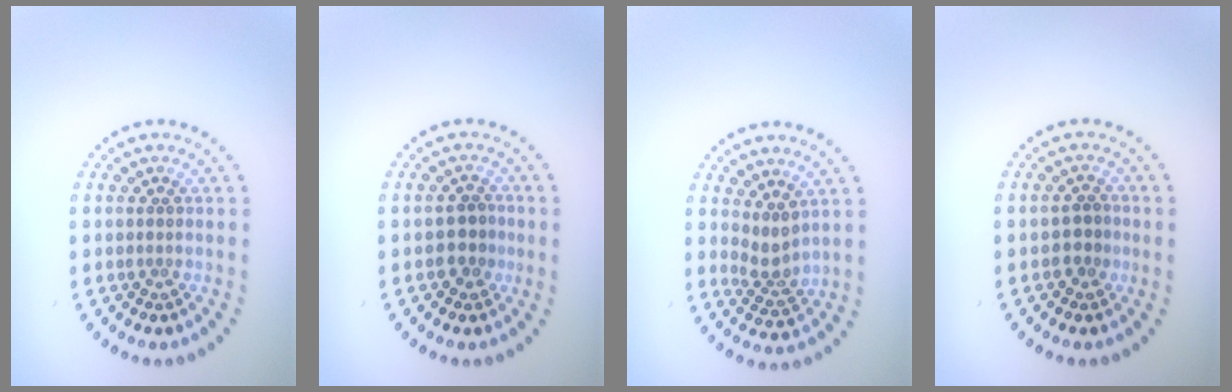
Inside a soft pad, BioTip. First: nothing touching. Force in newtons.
{"total": 2.0, "press": 1.9, "slide": 0.6}
{"total": 2.2, "press": 1.5, "slide": 1.6}
{"total": 1.6, "press": 1.5, "slide": 0.6}